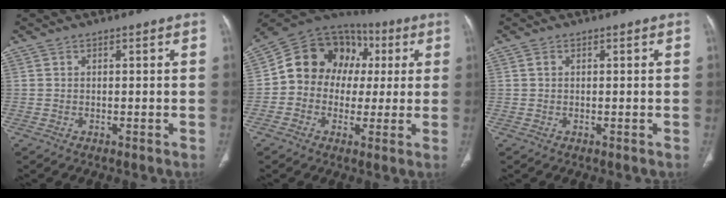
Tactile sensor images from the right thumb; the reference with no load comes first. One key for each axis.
{"total": 15.6, "fx": 1.7, "fy": 13.2, "fz": 8.1, "tx": -0.096, "ty": 0.040, "tz": 0.019}
{"total": 0.7, "fx": 0.2, "fy": 0.4, "fz": 0.5, "tx": -0.008, "ty": 0.003, "tz": 0.004}